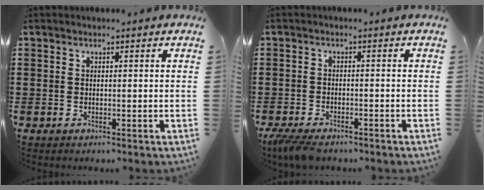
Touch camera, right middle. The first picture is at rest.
{"total": 3.0, "force": [-2.6, 0.8, 1.4], "torque": [-0.047, -0.006, -0.057]}